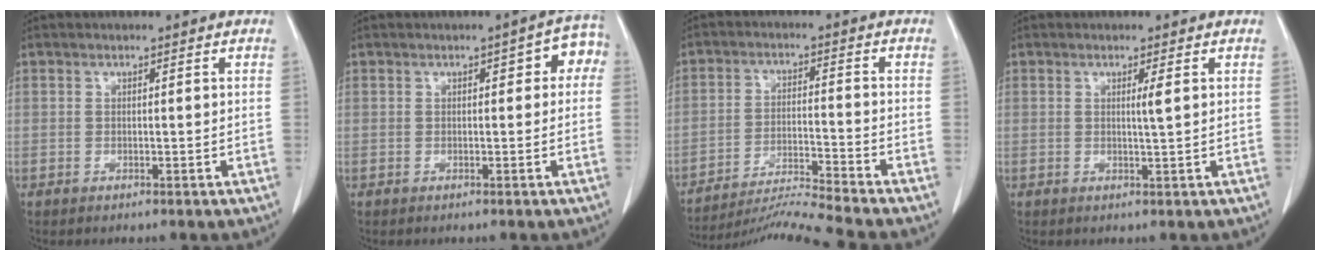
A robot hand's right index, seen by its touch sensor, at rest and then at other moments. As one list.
[{"total": 4.2, "force": [0.8, 1.9, 3.6], "torque": [-0.034, 0.029, 0.005]}, {"total": 10.0, "force": [-9.2, -3.4, 1.9], "torque": [-0.025, -0.011, -0.164]}, {"total": 1.6, "force": [0.4, -0.3, 1.5], "torque": [-0.027, -0.003, 0.007]}]